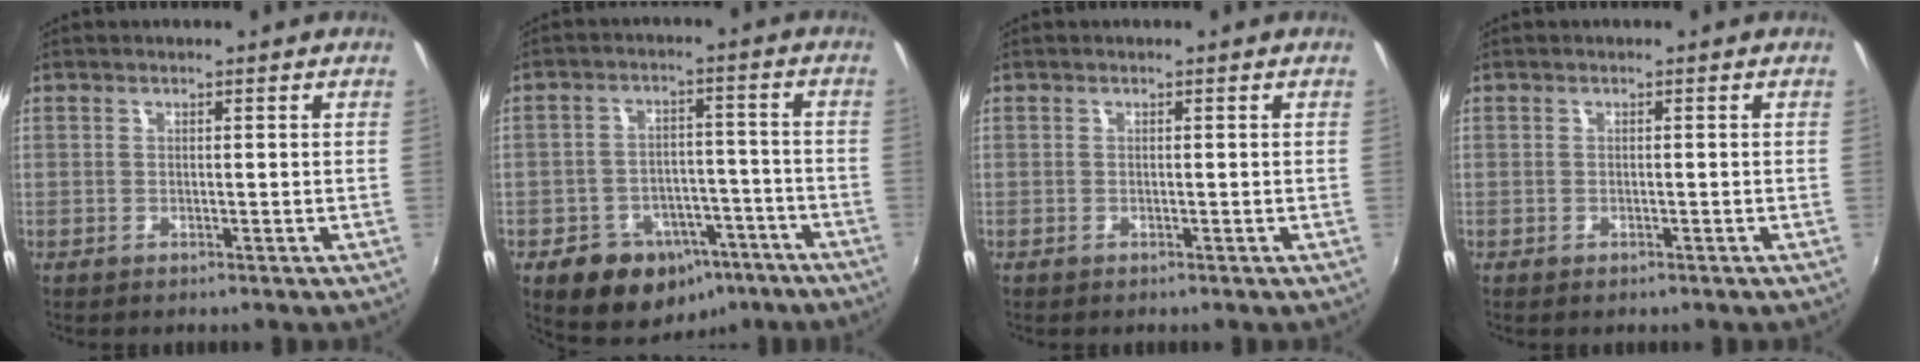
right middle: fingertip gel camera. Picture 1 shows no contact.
{"total": 14.5, "force": [-8.4, 10.1, 6.0], "torque": [-0.132, 0.026, -0.096]}
{"total": 0.0}
{"total": 0.6, "force": [-0.5, 0.3, 0.2], "torque": [-0.004, -0.004, -0.010]}